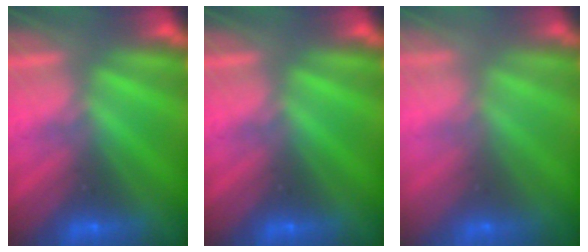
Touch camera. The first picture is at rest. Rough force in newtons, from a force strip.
{"total": 0.0}
{"total": 9.1}